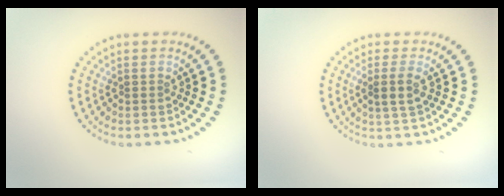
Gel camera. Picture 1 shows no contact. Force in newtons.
{"total": 1.8, "press": 1.4, "slide": 1.1}